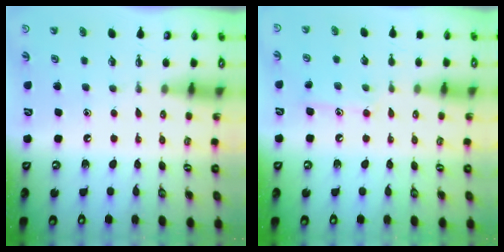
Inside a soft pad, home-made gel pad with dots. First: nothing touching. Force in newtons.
{"total": 8.3, "press": 8.3, "slide": 0.6}